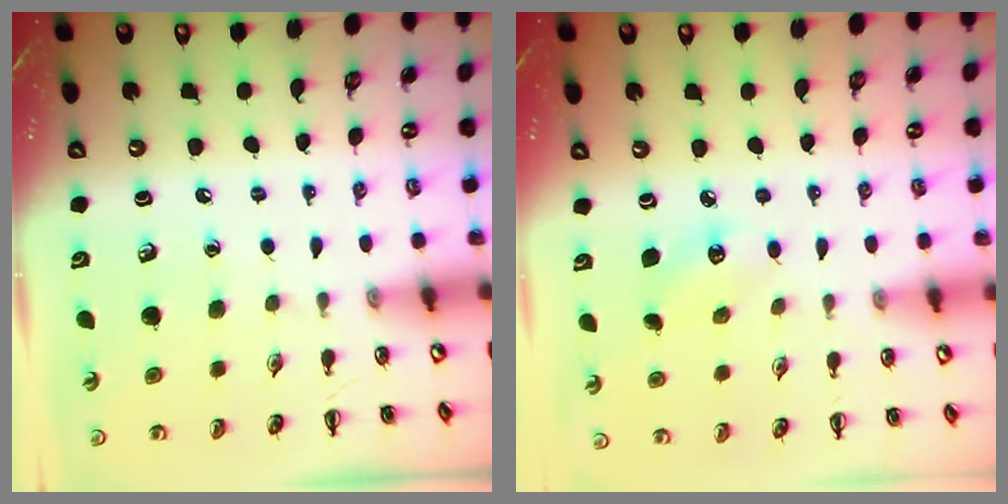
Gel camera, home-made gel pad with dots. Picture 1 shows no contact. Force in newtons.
{"total": 3.2, "press": 3.1, "slide": 0.7}